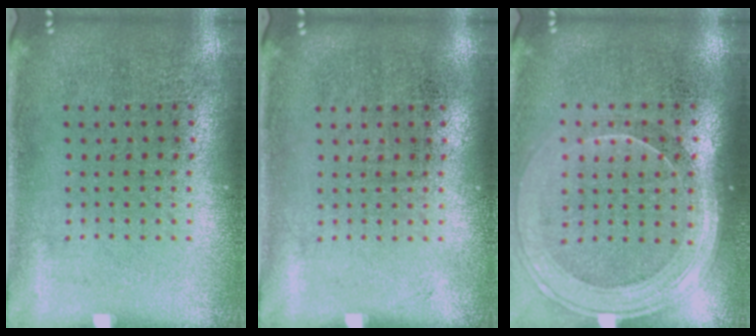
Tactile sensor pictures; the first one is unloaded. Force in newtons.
{"total": 0.0}
{"total": 1.8, "press": 1.7, "slide": 0.8}